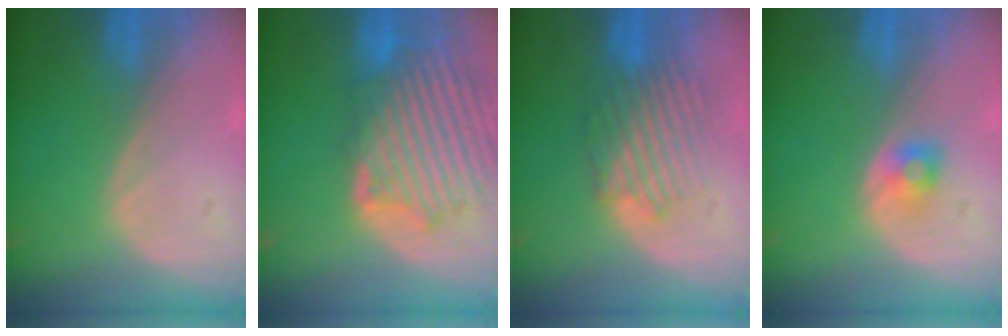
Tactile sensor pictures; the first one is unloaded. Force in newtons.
{"total": 13.1, "press": 11.4, "slide": 6.4}
{"total": 6.2, "press": 6.1, "slide": 1.5}
{"total": 2.2, "press": 2.2, "slide": 0.3}